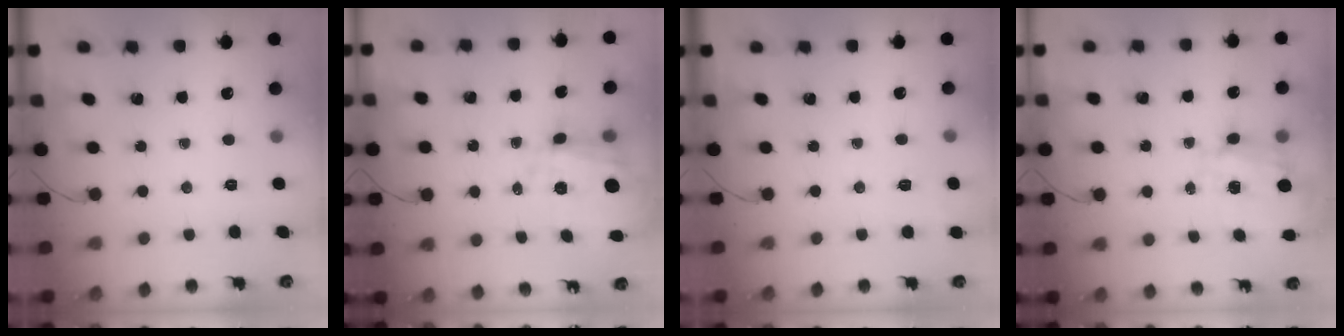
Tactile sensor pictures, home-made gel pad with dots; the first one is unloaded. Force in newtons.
{"total": 6.4, "press": 5.6, "slide": 3.1}
{"total": 7.4, "press": 7.1, "slide": 1.9}
{"total": 3.6, "press": 3.5, "slide": 1.0}